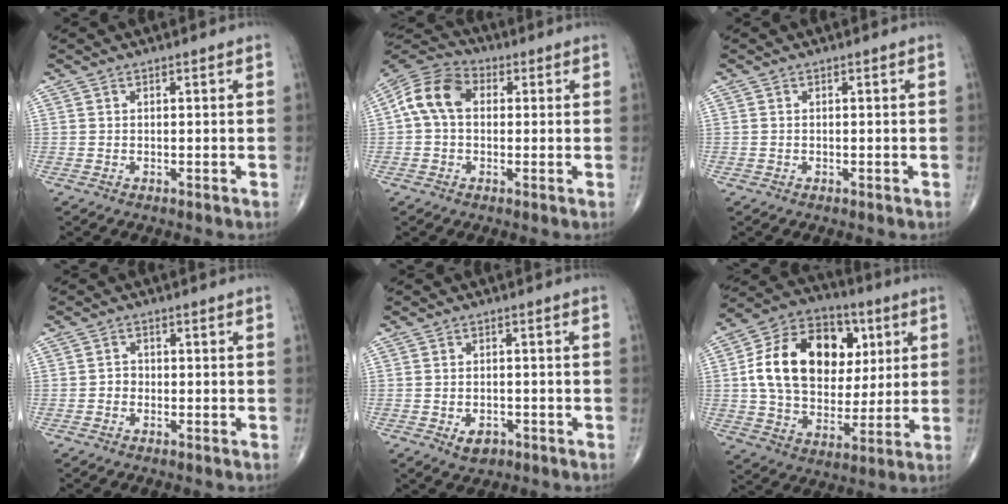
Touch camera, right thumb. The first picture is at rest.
{"total": 9.8, "force": [1.0, 7.0, 6.7], "torque": [-0.124, 0.030, 0.008]}
{"total": 0.0}
{"total": 1.5, "force": [-0.6, 1.3, 0.5], "torque": [0.002, 0.007, -0.015]}
{"total": 3.6, "force": [-1.6, 2.4, 2.2], "torque": [-0.027, 0.003, -0.020]}
{"total": 22.5, "force": [4.6, 16.0, 15.1], "torque": [-0.240, 0.009, 0.080]}